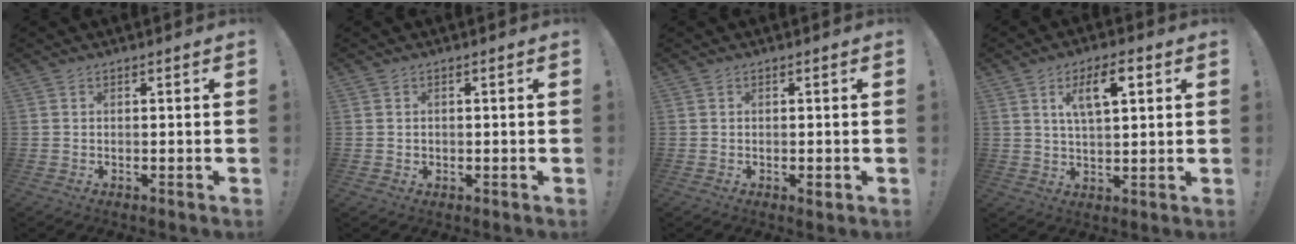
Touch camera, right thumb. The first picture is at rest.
{"total": 0.9, "force": [0.0, 0.9, -0.1], "torque": [-0.005, 0.005, 0.001]}
{"total": 1.1, "force": [-0.4, 0.4, 1.0], "torque": [-0.010, 0.001, -0.006]}
{"total": 9.1, "force": [3.7, 3.5, 7.6], "torque": [-0.123, -0.001, 0.061]}